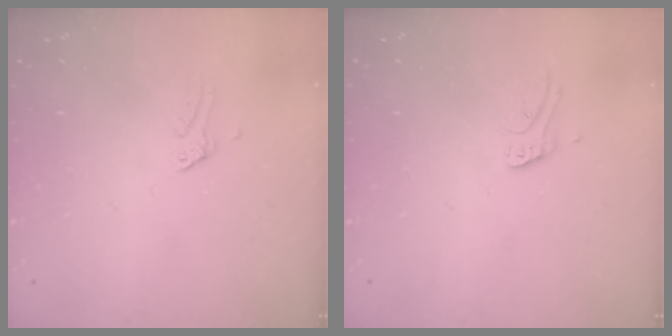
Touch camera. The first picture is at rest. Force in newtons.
{"total": 6.1, "press": 6.1, "slide": 0.5}